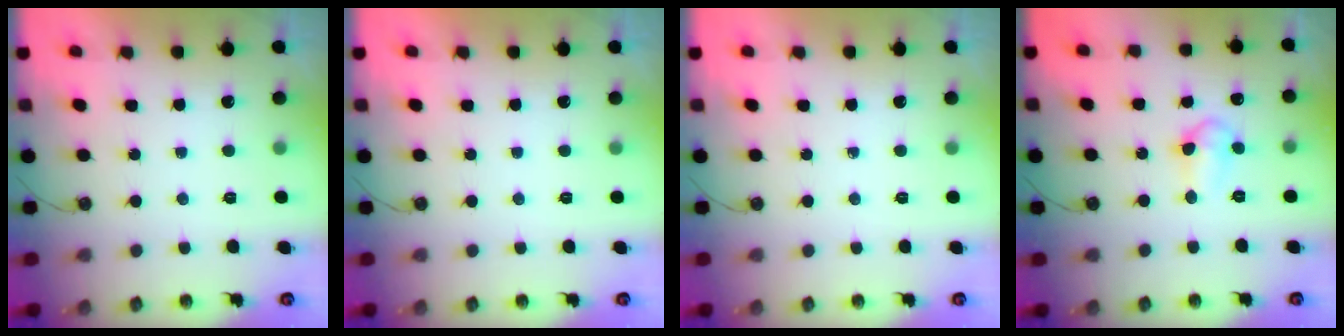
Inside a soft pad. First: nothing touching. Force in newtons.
{"total": 0.0}
{"total": 0.0}
{"total": 7.7, "press": 6.6, "slide": 3.8}